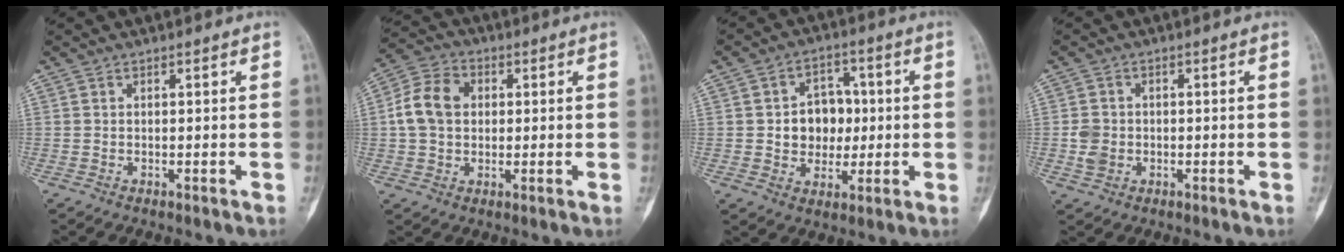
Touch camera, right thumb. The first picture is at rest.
{"total": 9.2, "force": [1.0, 7.2, 5.8], "torque": [-0.098, 0.021, 0.010]}
{"total": 9.4, "force": [0.4, 7.7, 5.4], "torque": [-0.031, 0.011, 0.008]}
{"total": 3.6, "force": [-0.5, 3.1, 1.8], "torque": [-0.024, 0.006, -0.006]}